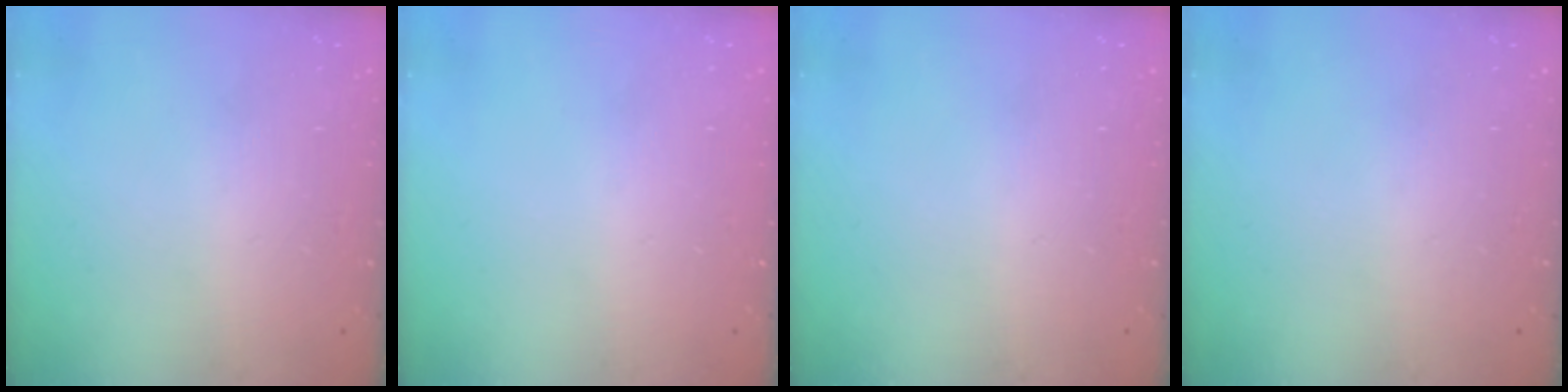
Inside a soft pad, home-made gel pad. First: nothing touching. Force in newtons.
{"total": 0.0}
{"total": 0.0}
{"total": 0.0}